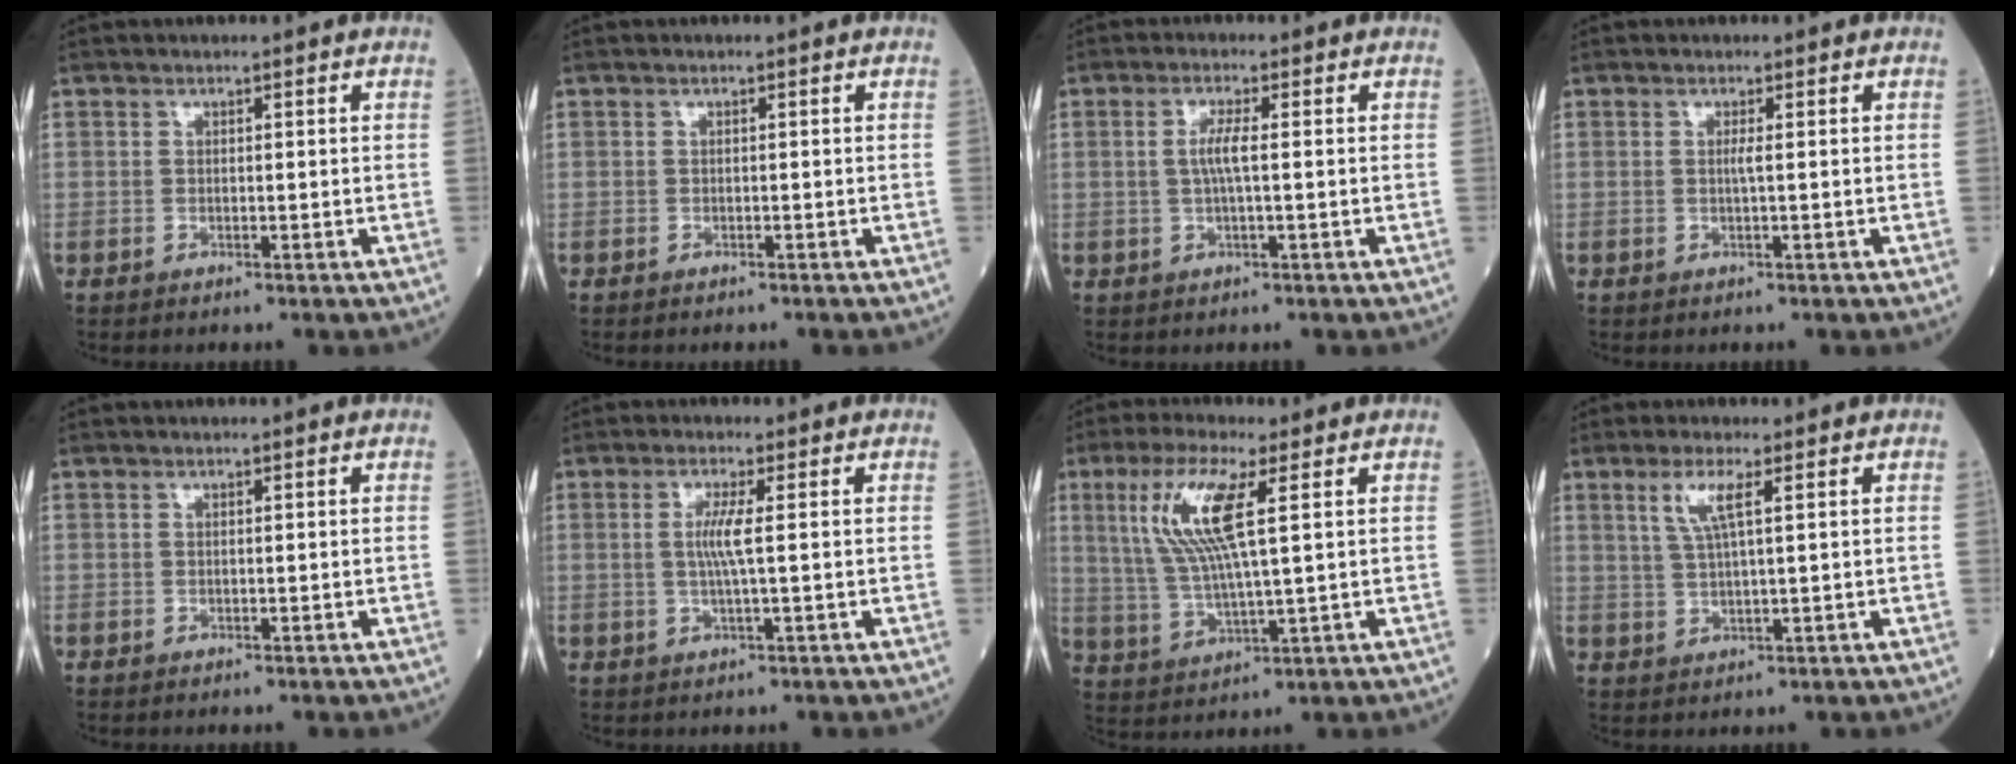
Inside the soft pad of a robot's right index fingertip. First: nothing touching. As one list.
[{"total": 0.8, "force": [-0.7, 0.1, 0.4], "torque": [-0.004, -0.001, -0.010]}, {"total": 3.1, "force": [0.2, 0.1, 3.1], "torque": [-0.065, 0.001, 0.002]}, {"total": 0.9, "force": [0.0, -0.3, 0.8], "torque": [-0.018, -0.001, -0.002]}, {"total": 0.0}, {"total": 3.6, "force": [0.4, -0.4, 3.5], "torque": [-0.076, -0.004, 0.005]}, {"total": 10.7, "force": [3.5, 1.0, 10.0], "torque": [-0.222, 0.003, 0.067]}, {"total": 4.3, "force": [1.9, 0.3, 3.9], "torque": [-0.086, 0.002, 0.040]}]